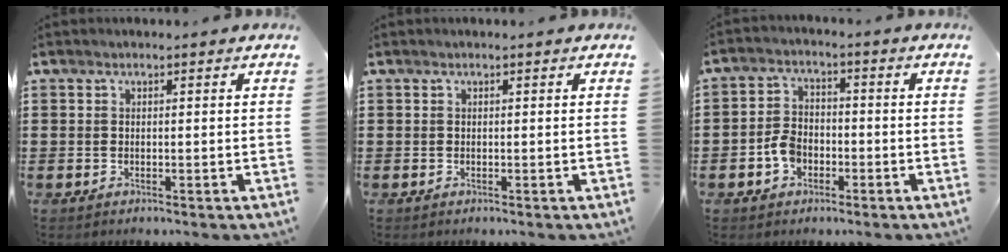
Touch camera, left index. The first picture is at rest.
{"total": 0.0}
{"total": 4.3, "force": [-2.0, 3.0, 2.4], "torque": [-0.060, 0.005, -0.041]}